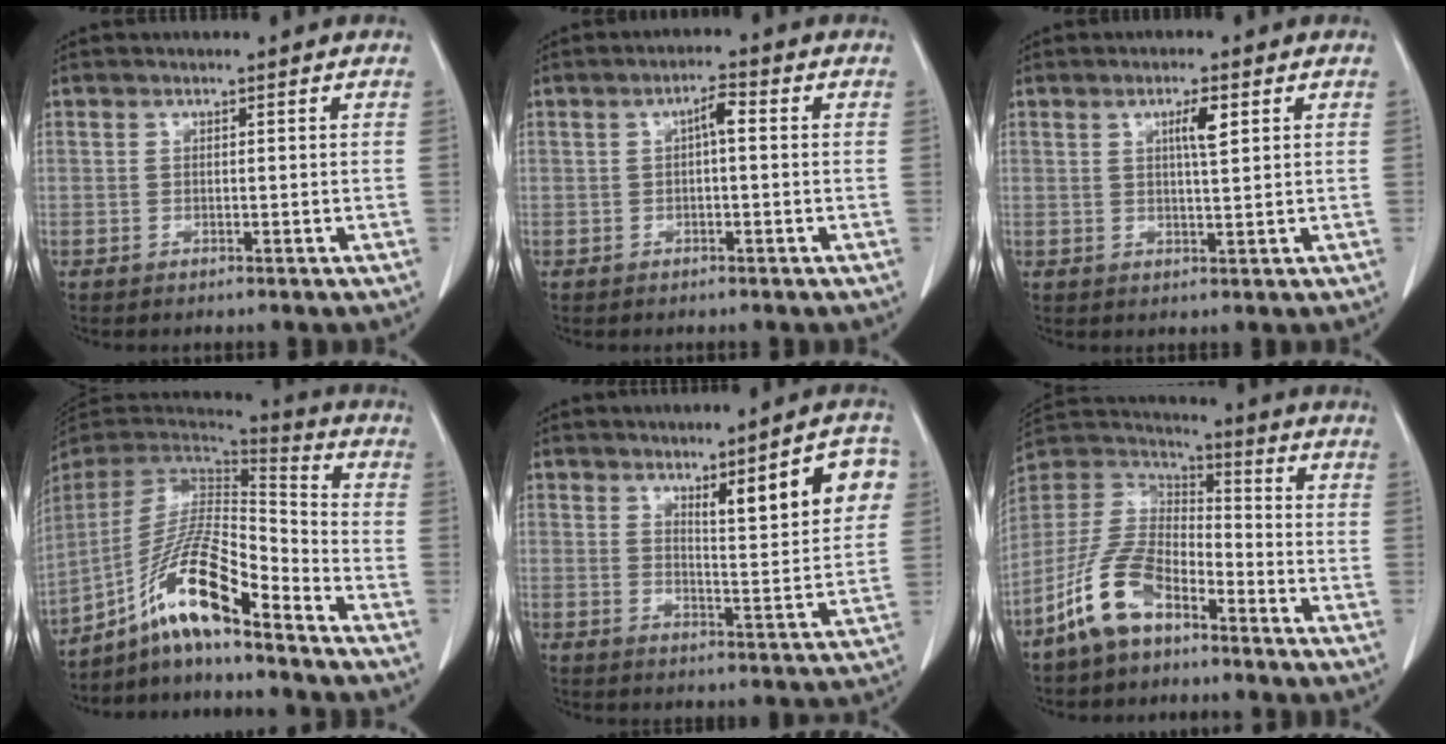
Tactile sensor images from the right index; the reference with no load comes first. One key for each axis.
{"total": 2.7, "fx": 0.3, "fy": 0.6, "fz": 2.6, "tx": -0.044, "ty": 0.007, "tz": 0.004}
{"total": 3.3, "fx": 1.3, "fy": 0.3, "fz": 3.0, "tx": -0.051, "ty": -0.001, "tz": 0.021}
{"total": 14.2, "fx": -9.6, "fy": 1.4, "fz": 10.4, "tx": -0.198, "ty": 0.006, "tz": -0.173}
{"total": 10.2, "fx": 4.5, "fy": 1.6, "fz": 9.0, "tx": -0.115, "ty": 0.001, "tz": 0.062}
{"total": 11.9, "fx": -7.4, "fy": 5.3, "fz": 7.6, "tx": -0.177, "ty": 0.006, "tz": -0.150}